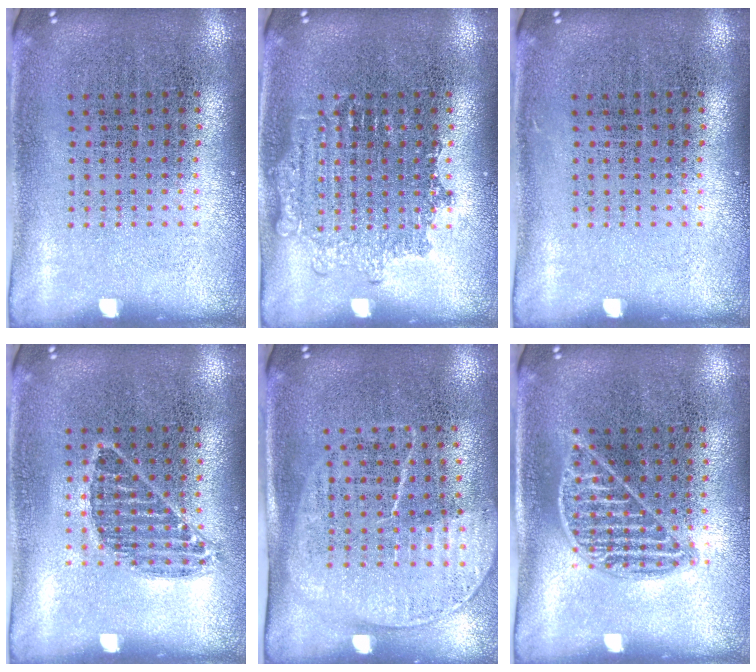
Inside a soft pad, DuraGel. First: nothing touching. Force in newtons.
{"total": 1.8, "press": 1.8, "slide": 0.3}
{"total": 0.0}
{"total": 0.7, "press": 0.7, "slide": 0.2}
{"total": 1.7, "press": 1.4, "slide": 0.9}
{"total": 0.9, "press": 0.9, "slide": 0.3}